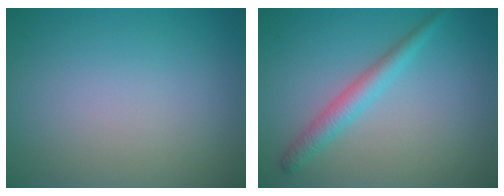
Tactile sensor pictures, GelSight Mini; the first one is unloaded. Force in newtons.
{"total": 2.5, "press": 2.5, "slide": 0.0}